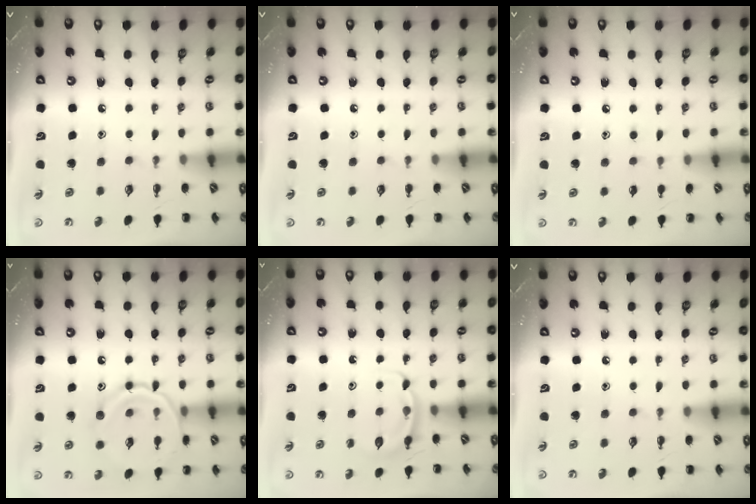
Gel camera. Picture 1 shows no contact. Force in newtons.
{"total": 0.0}
{"total": 5.7, "press": 5.3, "slide": 2.1}
{"total": 13.5, "press": 13.5, "slide": 0.4}
{"total": 4.0, "press": 3.8, "slide": 1.4}
{"total": 0.0}